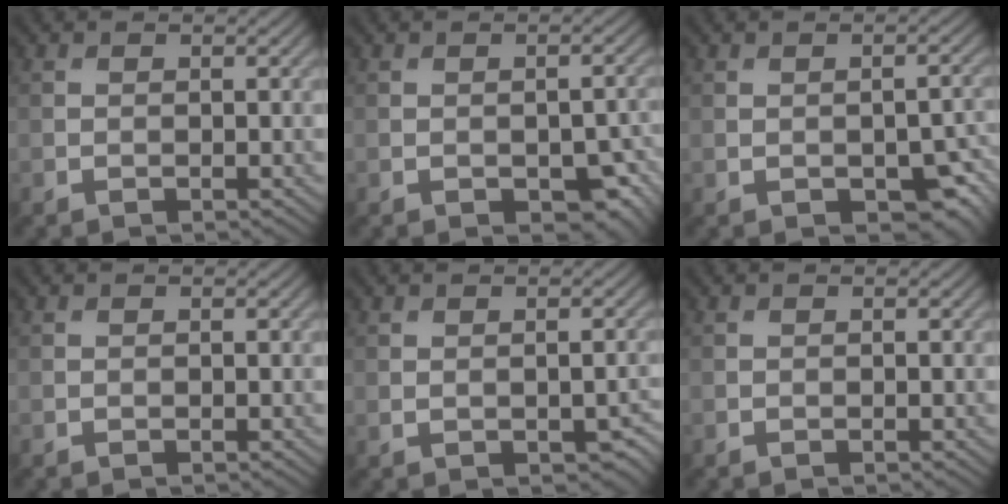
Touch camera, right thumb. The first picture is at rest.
{"total": 5.2, "force": [-1.9, 2.9, 3.9], "torque": [-0.047, -0.018, -0.014]}
{"total": 5.6, "force": [-2.0, 3.0, 4.3], "torque": [-0.059, -0.020, -0.015]}
{"total": 0.0}
{"total": 3.5, "force": [-0.8, 2.0, 2.8], "torque": [-0.040, -0.015, 0.000]}
{"total": 0.0}